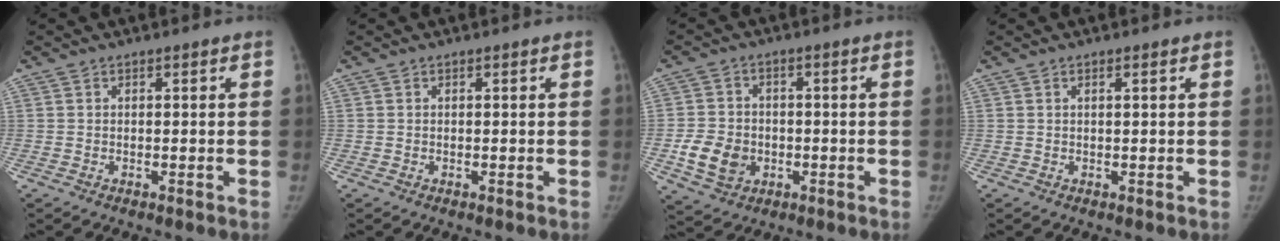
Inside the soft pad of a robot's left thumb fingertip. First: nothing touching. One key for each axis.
{"total": 0.0}
{"total": 8.3, "fx": -2.1, "fy": 6.8, "fz": 4.3, "tx": -0.061, "ty": 0.009, "tz": -0.031}
{"total": 0.6, "fx": 0.2, "fy": 0.0, "fz": 0.5, "tx": -0.012, "ty": 0.002, "tz": 0.004}